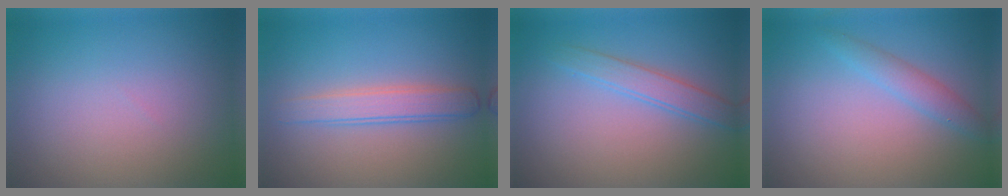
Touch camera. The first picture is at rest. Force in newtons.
{"total": 2.7, "press": 2.7, "slide": 0.1}
{"total": 2.3, "press": 2.3, "slide": 0.0}
{"total": 2.0, "press": 2.0, "slide": 0.1}